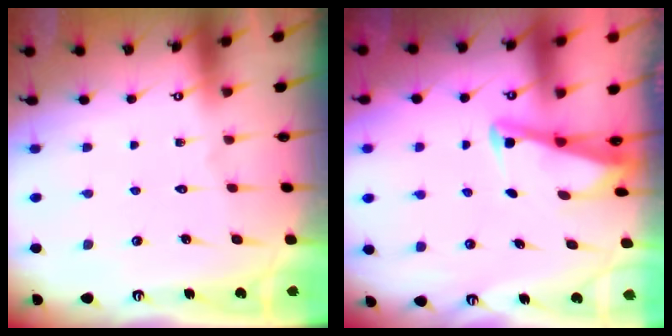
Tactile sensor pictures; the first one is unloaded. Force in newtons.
{"total": 2.8, "press": 2.8, "slide": 0.3}